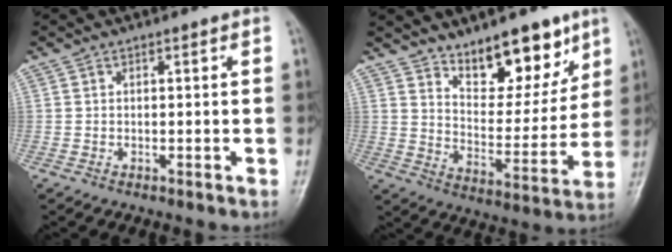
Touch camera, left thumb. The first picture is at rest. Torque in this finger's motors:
{"motor_torque": [0.34, 0.48, -0.05, -0.54, 0.08]}